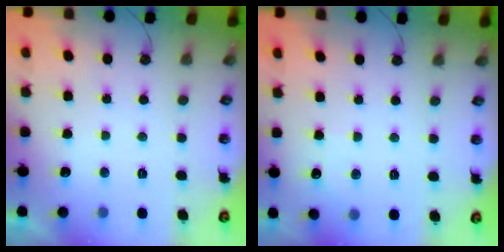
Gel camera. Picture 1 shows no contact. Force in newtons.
{"total": 2.7, "press": 2.6, "slide": 0.4}